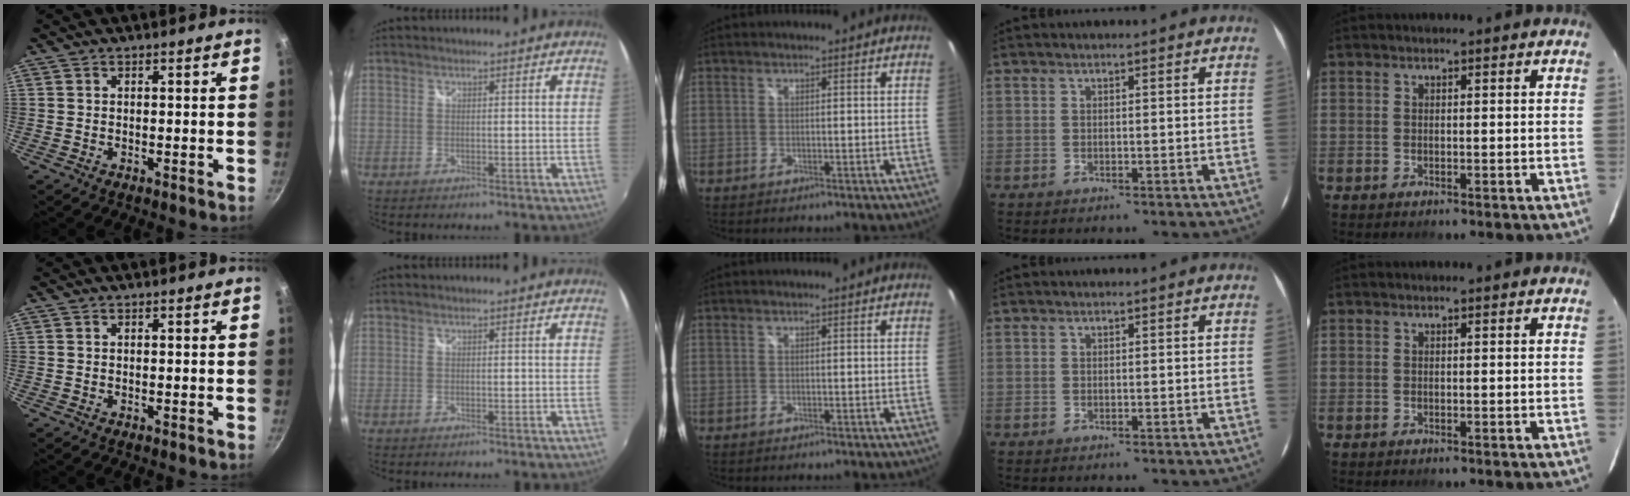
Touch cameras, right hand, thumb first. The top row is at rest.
{}